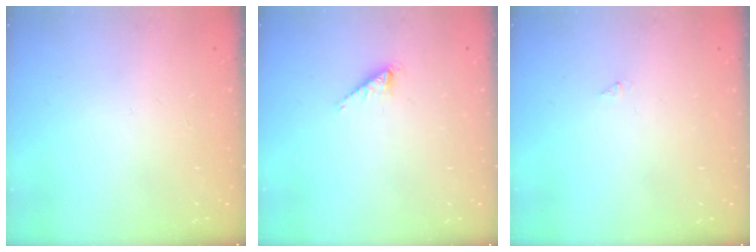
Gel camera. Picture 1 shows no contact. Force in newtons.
{"total": 0.8, "press": 0.7, "slide": 0.1}
{"total": 0.0}